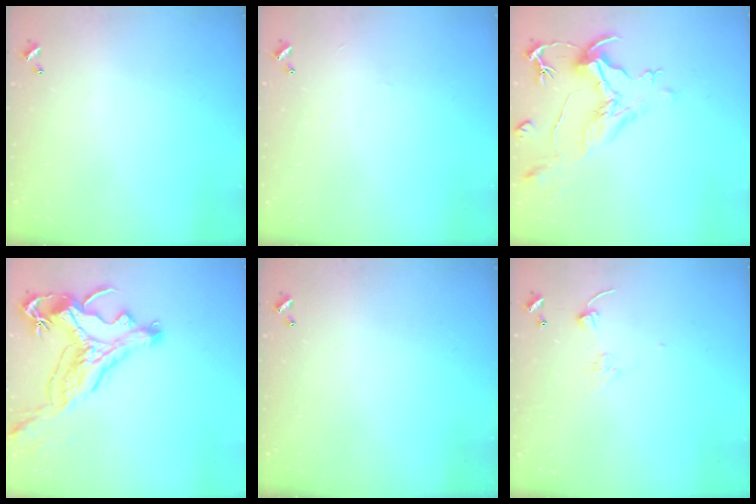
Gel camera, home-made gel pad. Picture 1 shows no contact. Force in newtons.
{"total": 2.3, "press": 2.3, "slide": 0.4}
{"total": 1.8, "press": 0.8, "slide": 1.5}
{"total": 5.1, "press": 4.8, "slide": 1.7}
{"total": 0.0}
{"total": 1.7, "press": 1.5, "slide": 0.7}